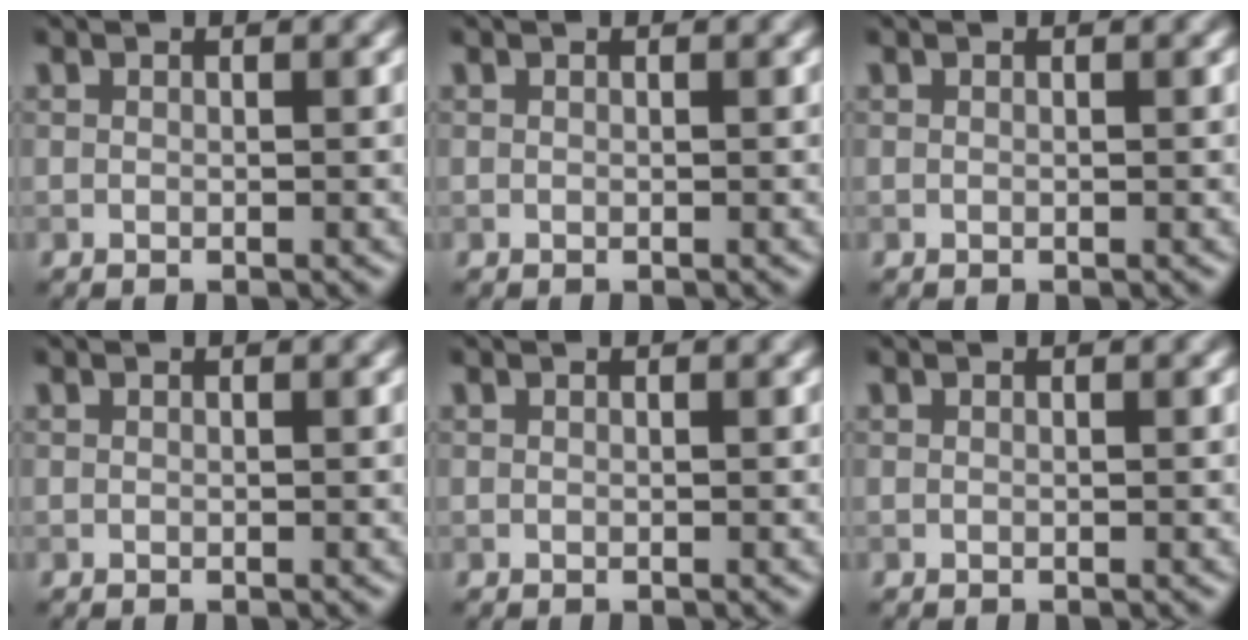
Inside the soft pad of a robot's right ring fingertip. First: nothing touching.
{"total": 0.0}
{"total": 0.0}
{"total": 0.0}
{"total": 0.0}
{"total": 0.0}